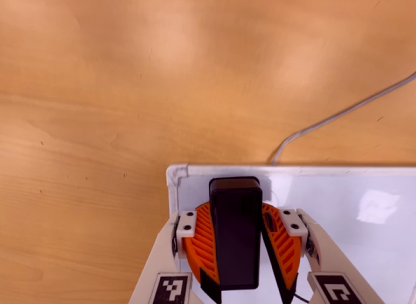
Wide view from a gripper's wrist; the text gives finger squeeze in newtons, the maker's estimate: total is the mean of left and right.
{"total": 12.6, "left": 14.6, "right": 10.7}